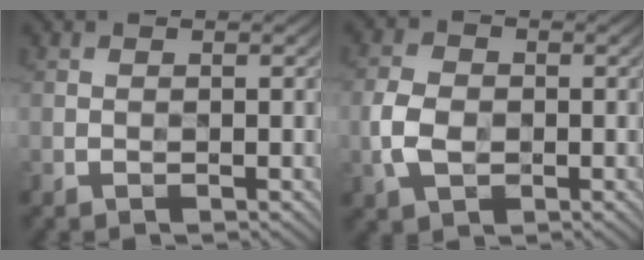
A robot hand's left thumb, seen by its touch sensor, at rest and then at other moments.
{"total": 4.9, "force": [-1.2, 3.7, 3.0], "torque": [-0.083, 0.000, -0.028]}